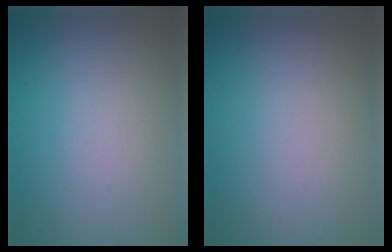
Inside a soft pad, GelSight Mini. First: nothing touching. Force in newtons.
{"total": 0.0}